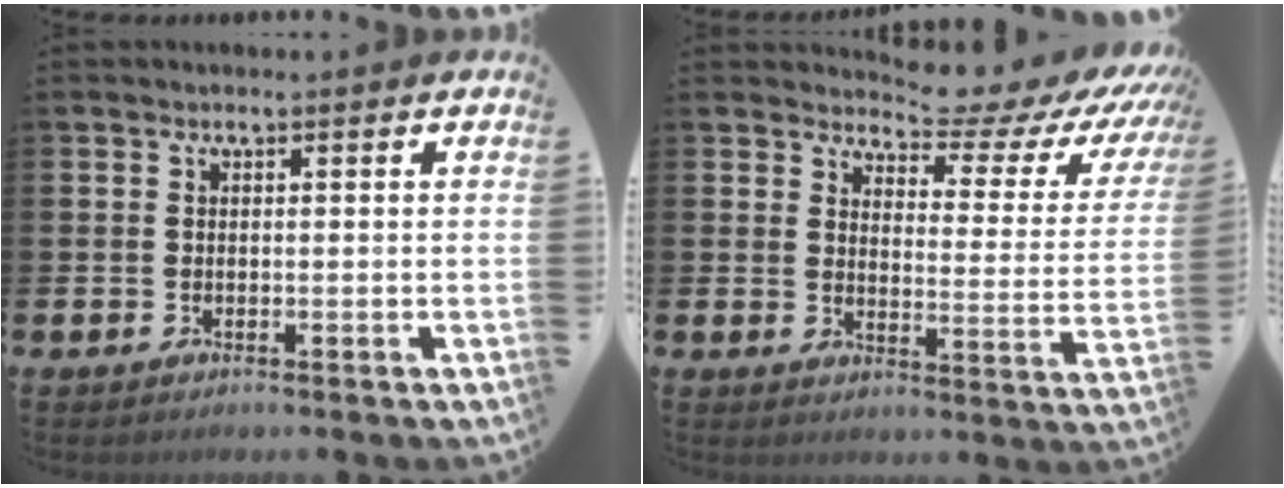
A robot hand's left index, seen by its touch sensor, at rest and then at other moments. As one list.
[{"total": 5.5, "force": [5.0, 1.6, 1.6], "torque": [-0.036, -0.049, 0.076]}]